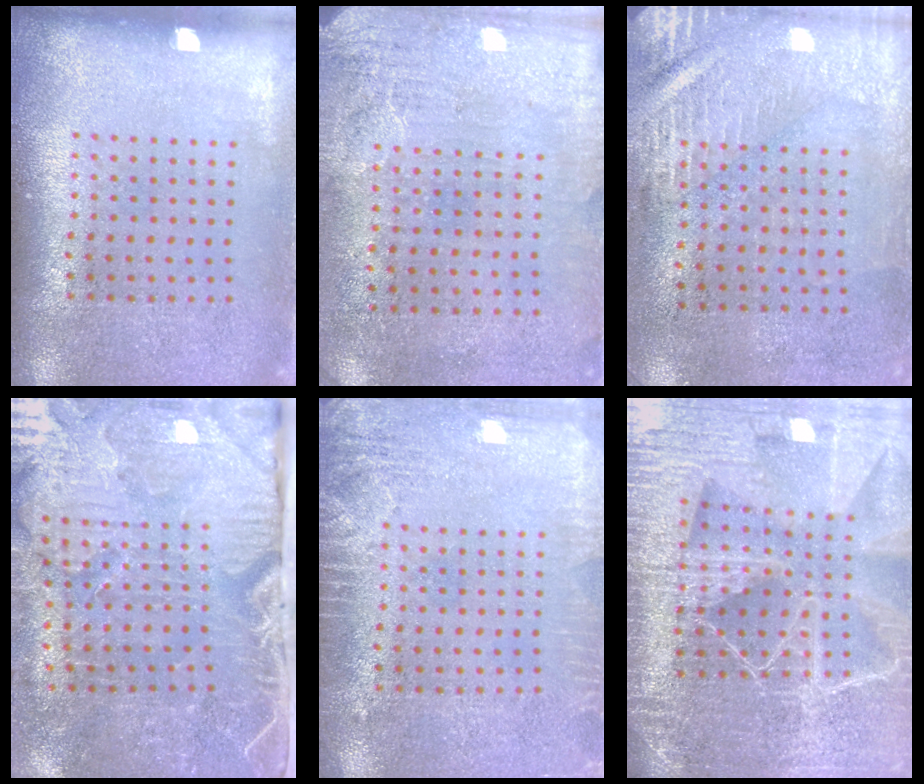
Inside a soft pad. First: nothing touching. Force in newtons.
{"total": 3.5, "press": 2.8, "slide": 2.0}
{"total": 2.9, "press": 2.5, "slide": 1.5}
{"total": 5.4, "press": 4.4, "slide": 3.0}
{"total": 2.7, "press": 2.7, "slide": 0.4}
{"total": 5.9, "press": 5.2, "slide": 2.9}